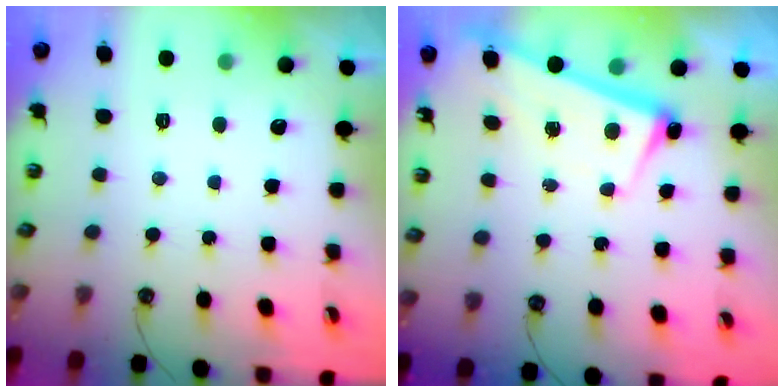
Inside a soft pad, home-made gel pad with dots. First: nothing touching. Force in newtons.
{"total": 2.6, "press": 2.5, "slide": 0.7}